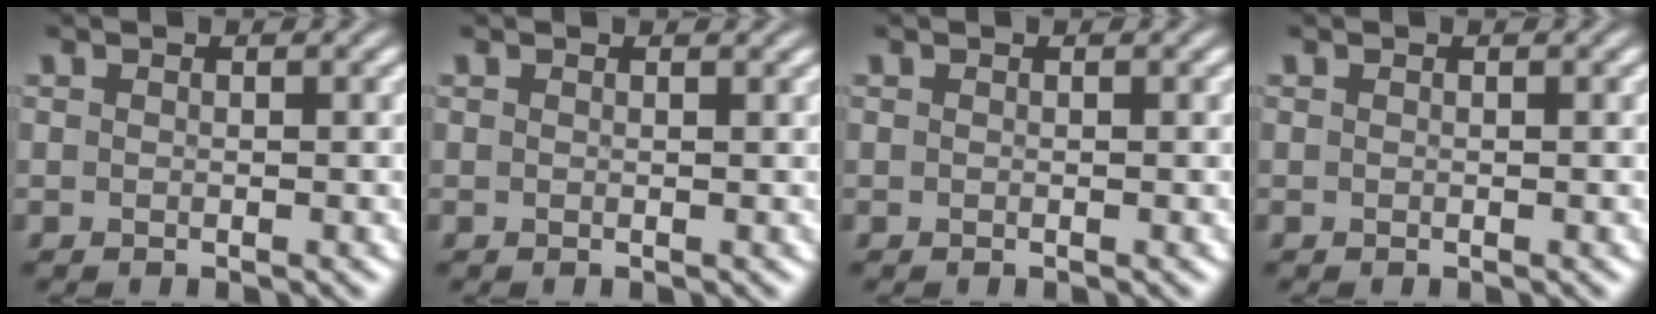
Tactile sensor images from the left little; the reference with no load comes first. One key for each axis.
{"total": 0.6, "fx": 0.6, "fy": 0.1, "fz": 0.2, "tx": -0.002, "ty": -0.001, "tz": 0.008}
{"total": 0.0}
{"total": 0.0}